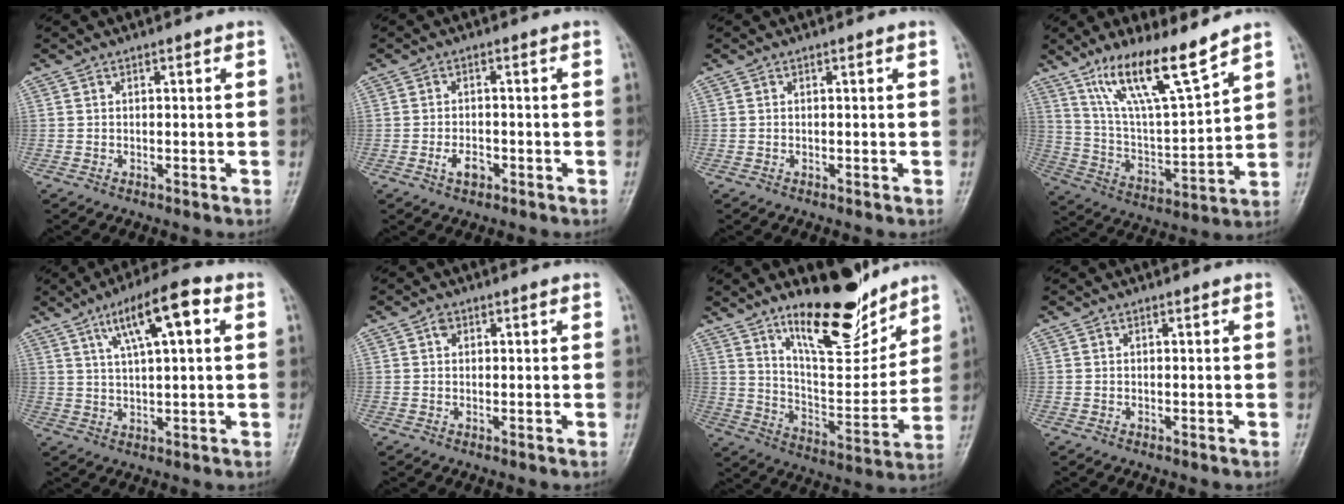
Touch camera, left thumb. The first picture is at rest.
{"total": 3.1, "force": [-1.3, 1.9, 2.0], "torque": [-0.034, 0.006, -0.022]}
{"total": 0.0}
{"total": 15.3, "force": [11.0, 2.6, 10.4], "torque": [-0.176, -0.062, 0.214]}
{"total": 11.2, "force": [4.5, 2.9, 9.9], "torque": [-0.163, 0.008, 0.071]}
{"total": 1.3, "force": [0.5, 1.0, 0.7], "torque": [-0.003, 0.001, 0.005]}
{"total": 17.1, "force": [12.4, 5.7, 10.3], "torque": [-0.120, -0.092, 0.212]}
{"total": 0.0}